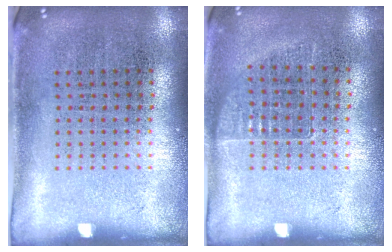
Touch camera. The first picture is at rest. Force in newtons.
{"total": 0.7, "press": 0.7, "slide": 0.1}